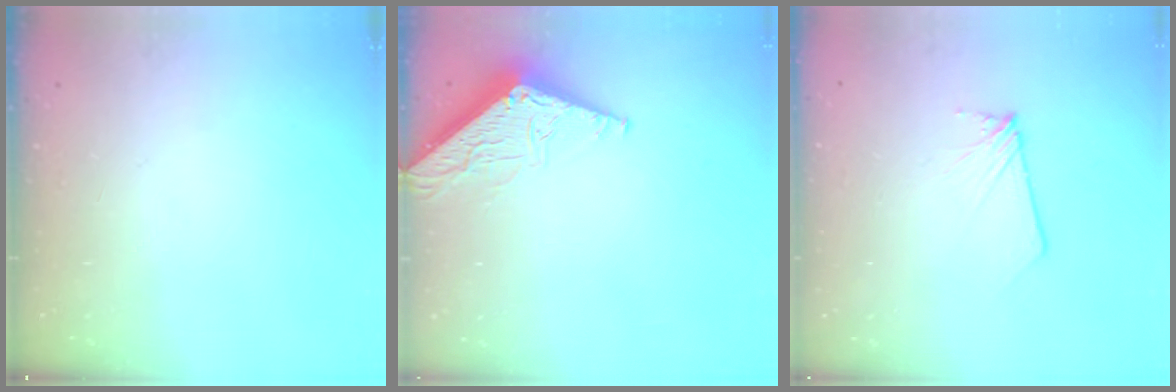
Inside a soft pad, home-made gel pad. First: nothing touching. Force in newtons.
{"total": 6.8, "press": 6.8, "slide": 0.5}
{"total": 2.8, "press": 2.8, "slide": 0.4}